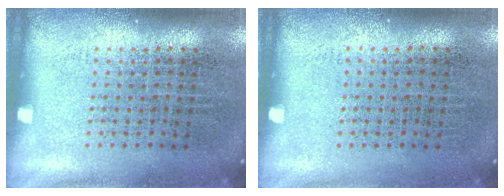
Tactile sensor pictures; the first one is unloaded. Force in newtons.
{"total": 0.0}